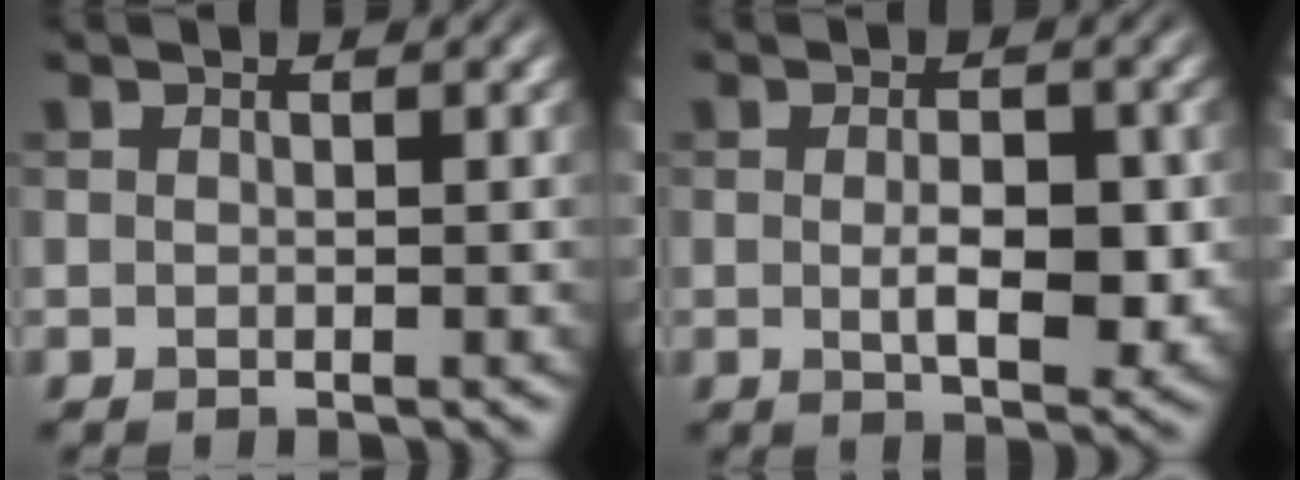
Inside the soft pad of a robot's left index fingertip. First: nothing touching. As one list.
[{"total": 4.4, "force": [-0.3, 2.0, 3.9], "torque": [-0.065, -0.008, -0.002]}]